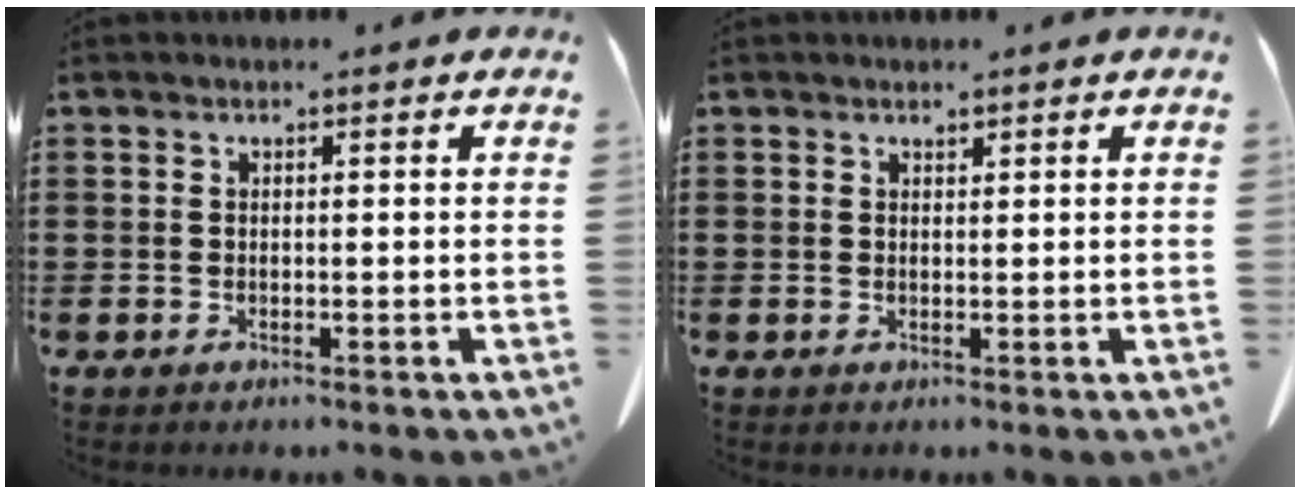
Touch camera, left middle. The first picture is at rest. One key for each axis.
{"total": 0.7, "fx": 0.6, "fy": 0.2, "fz": 0.1, "tx": -0.005, "ty": 0.001, "tz": 0.013}